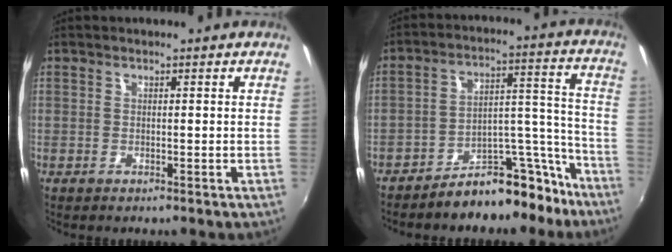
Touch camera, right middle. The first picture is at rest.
{"total": 13.4, "force": [-11.6, 4.8, 4.7], "torque": [-0.044, 0.061, -0.165]}